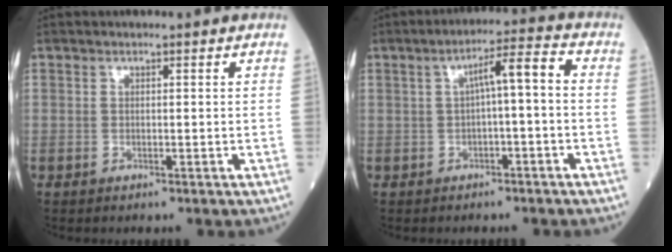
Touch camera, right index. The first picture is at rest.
{"total": 5.4, "force": [0.0, 0.7, 5.4], "torque": [-0.082, 0.024, -0.001]}